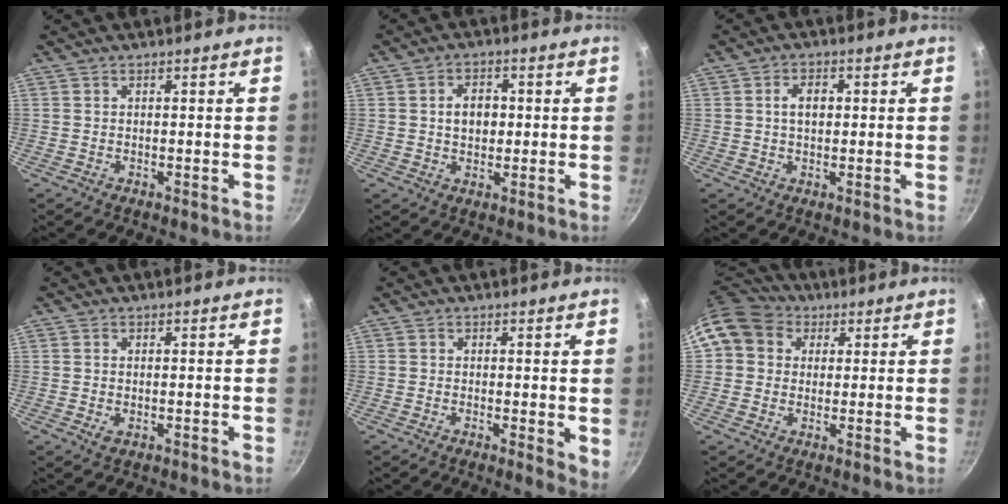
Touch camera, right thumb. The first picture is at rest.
{"total": 5.5, "force": [0.6, 3.9, 3.8], "torque": [-0.040, 0.007, 0.006]}
{"total": 4.0, "force": [0.6, 2.6, 2.9], "torque": [-0.038, 0.009, 0.007]}
{"total": 1.1, "force": [0.0, 0.6, 0.9], "torque": [-0.016, -0.002, 0.000]}
{"total": 3.4, "force": [0.2, 1.4, 3.0], "torque": [-0.037, -0.010, 0.001]}
{"total": 10.6, "force": [4.0, 8.8, 4.3], "torque": [-0.054, 0.014, 0.058]}